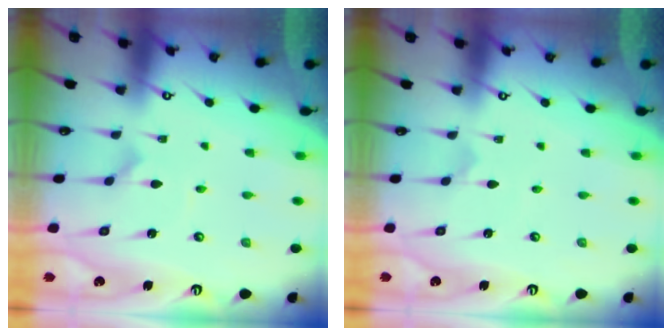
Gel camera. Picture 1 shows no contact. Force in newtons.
{"total": 0.0}